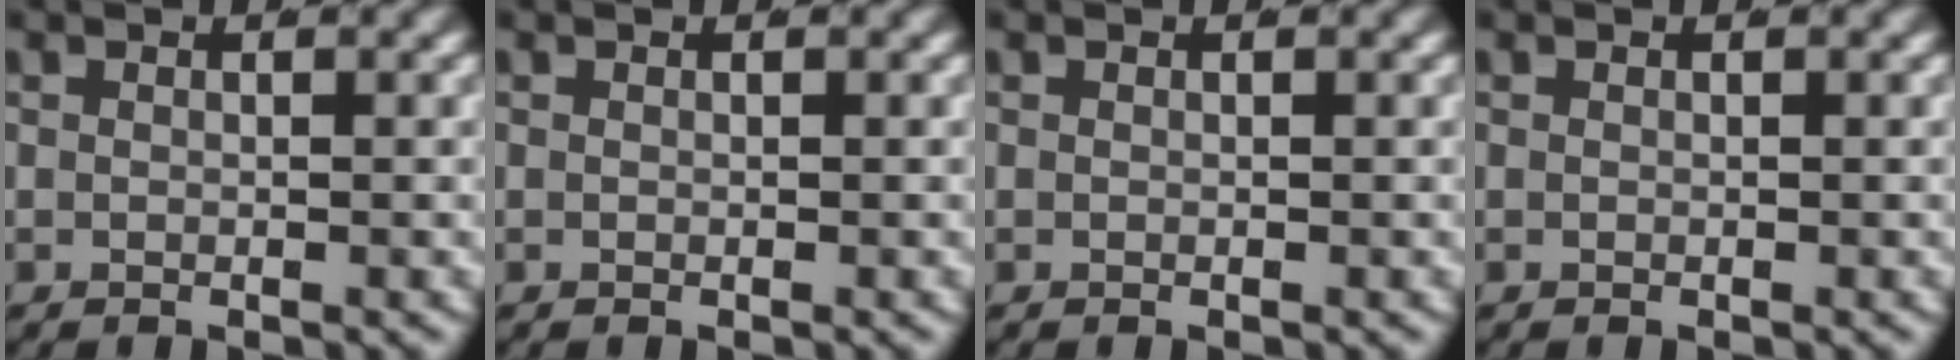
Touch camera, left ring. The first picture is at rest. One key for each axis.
{"total": 0.0}
{"total": 0.0}
{"total": 0.0}